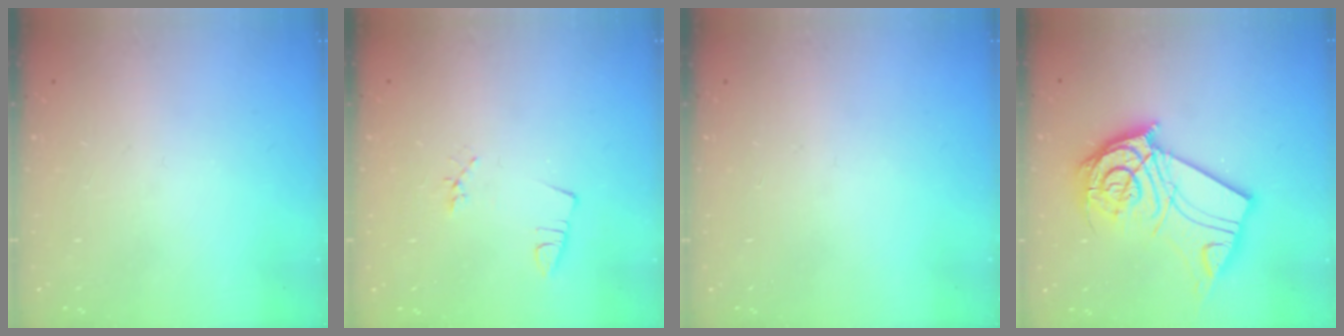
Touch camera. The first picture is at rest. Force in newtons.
{"total": 1.9, "press": 1.3, "slide": 1.3}
{"total": 0.0}
{"total": 16.8, "press": 16.8, "slide": 1.8}